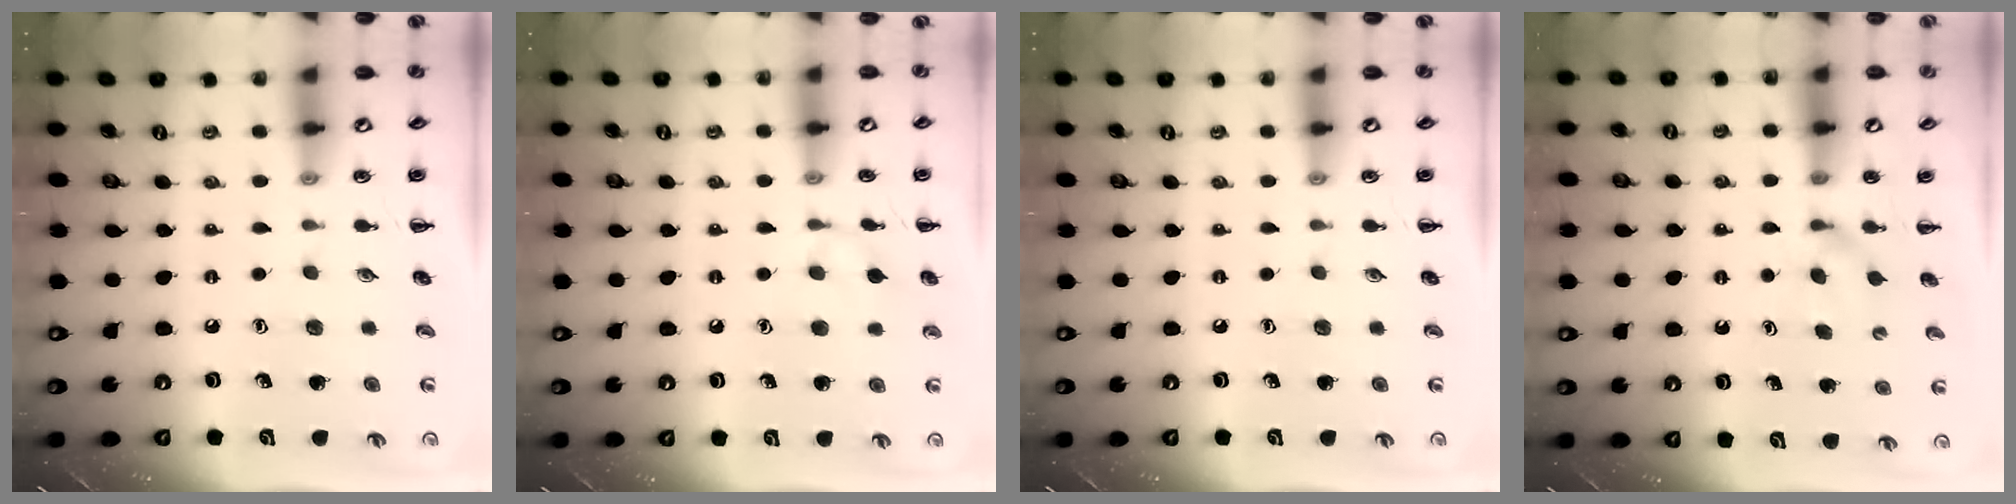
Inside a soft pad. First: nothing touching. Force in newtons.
{"total": 5.8, "press": 5.5, "slide": 2.1}
{"total": 0.0}
{"total": 2.5, "press": 2.4, "slide": 0.9}